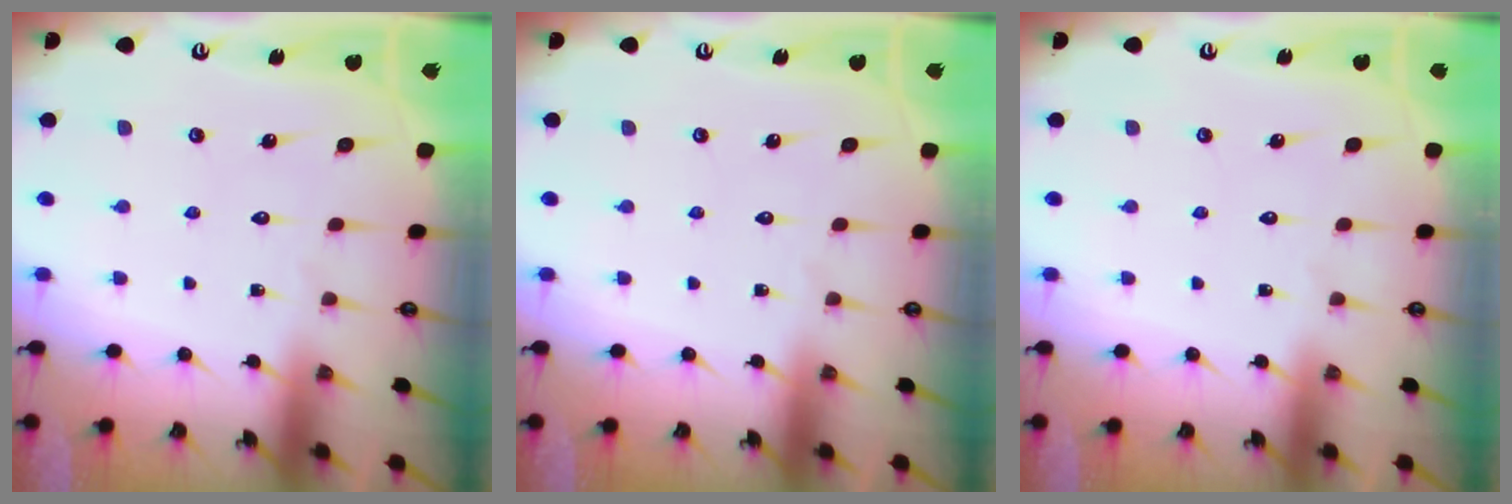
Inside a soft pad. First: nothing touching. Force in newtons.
{"total": 0.0}
{"total": 0.0}